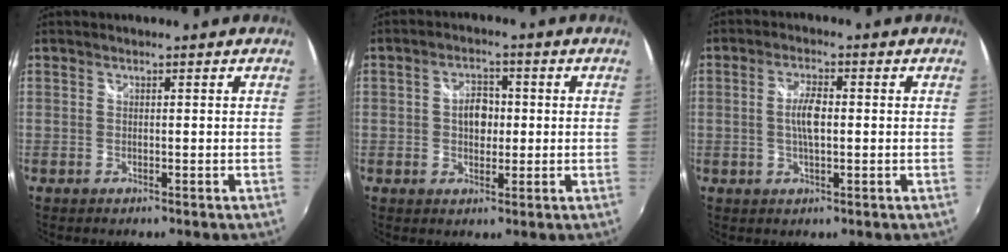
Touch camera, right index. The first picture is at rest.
{"total": 5.0, "force": [0.1, 3.5, 3.5], "torque": [-0.056, 0.009, 0.002]}
{"total": 4.6, "force": [-0.1, 1.7, 4.3], "torque": [-0.084, 0.004, -0.001]}